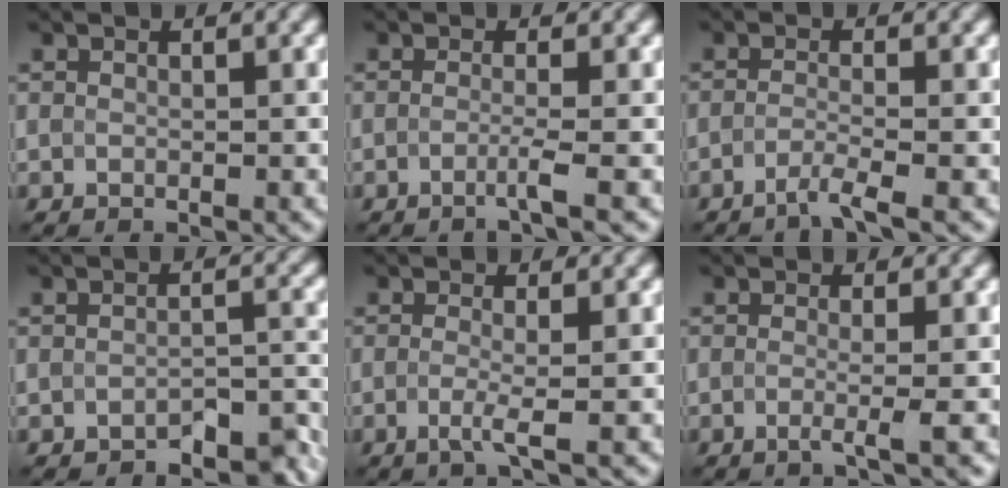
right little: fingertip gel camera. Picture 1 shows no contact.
{"total": 1.5, "force": [-1.3, -0.1, 0.8], "torque": [-0.012, -0.003, -0.034]}
{"total": 2.1, "force": [-2.0, -0.3, 0.5], "torque": [-0.009, 0.001, -0.047]}
{"total": 4.3, "force": [-4.0, 1.0, 1.0], "torque": [-0.011, -0.001, -0.053]}
{"total": 1.5, "force": [-0.9, 0.1, 1.2], "torque": [-0.025, -0.005, -0.017]}
{"total": 1.7, "force": [-0.9, 0.3, 1.4], "torque": [-0.017, -0.008, -0.020]}